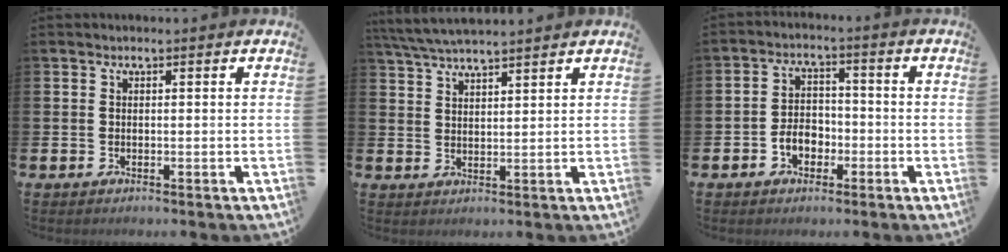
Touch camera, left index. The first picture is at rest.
{"total": 4.9, "force": [4.7, 0.2, 1.5], "torque": [-0.042, -0.015, 0.086]}
{"total": 3.9, "force": [-1.8, 2.8, 2.0], "torque": [-0.027, 0.002, -0.041]}